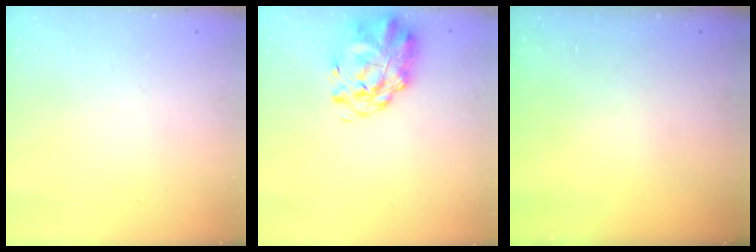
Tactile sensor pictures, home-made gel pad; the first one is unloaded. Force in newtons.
{"total": 3.2, "press": 2.6, "slide": 1.8}
{"total": 0.0}